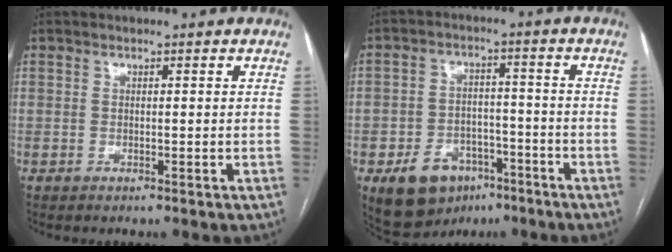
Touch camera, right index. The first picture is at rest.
{"total": 10.1, "force": [-5.6, 6.9, 4.8], "torque": [-0.086, 0.015, -0.079]}